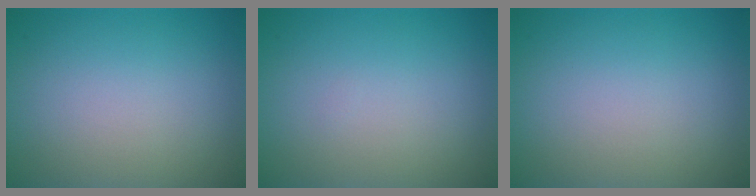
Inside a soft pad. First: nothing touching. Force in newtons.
{"total": 0.0}
{"total": 0.0}